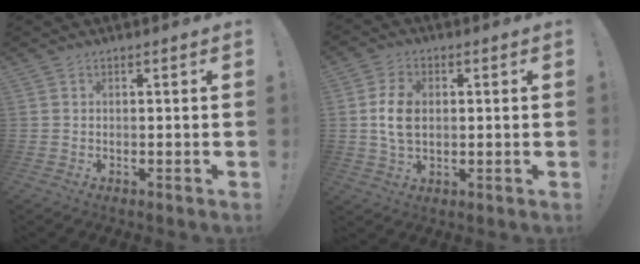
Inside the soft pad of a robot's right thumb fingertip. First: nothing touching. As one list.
[{"total": 8.8, "force": [0.5, 6.0, 6.5], "torque": [-0.113, 0.003, 0.008]}]